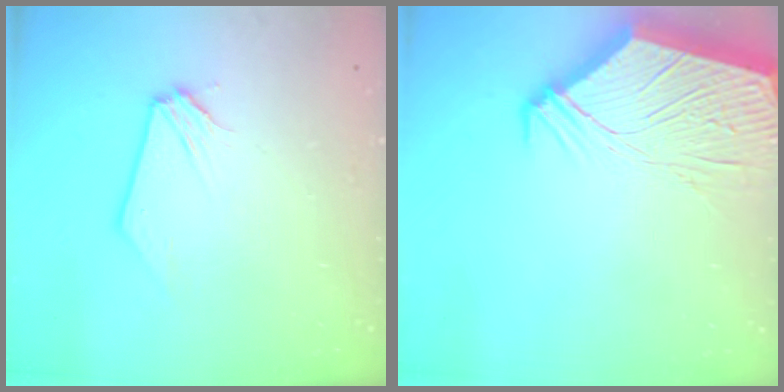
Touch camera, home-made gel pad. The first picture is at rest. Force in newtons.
{"total": 15.9, "press": 15.7, "slide": 2.1}